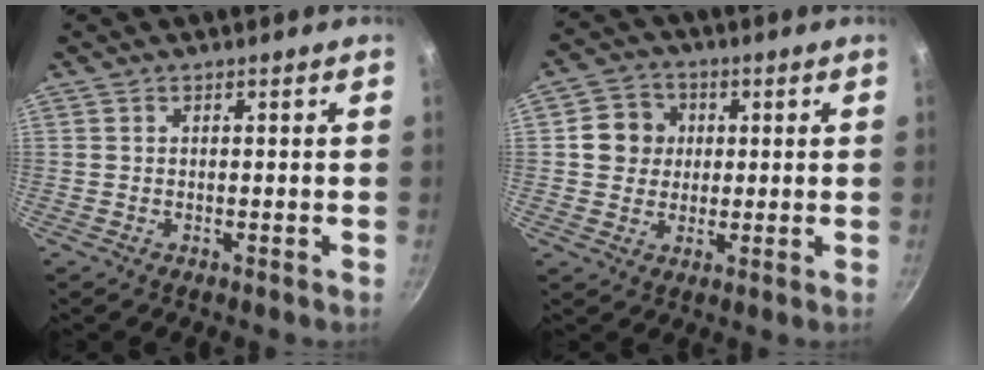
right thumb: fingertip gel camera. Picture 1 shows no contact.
{"total": 7.2, "force": [1.2, 6.6, 2.6], "torque": [-0.008, 0.007, 0.010]}